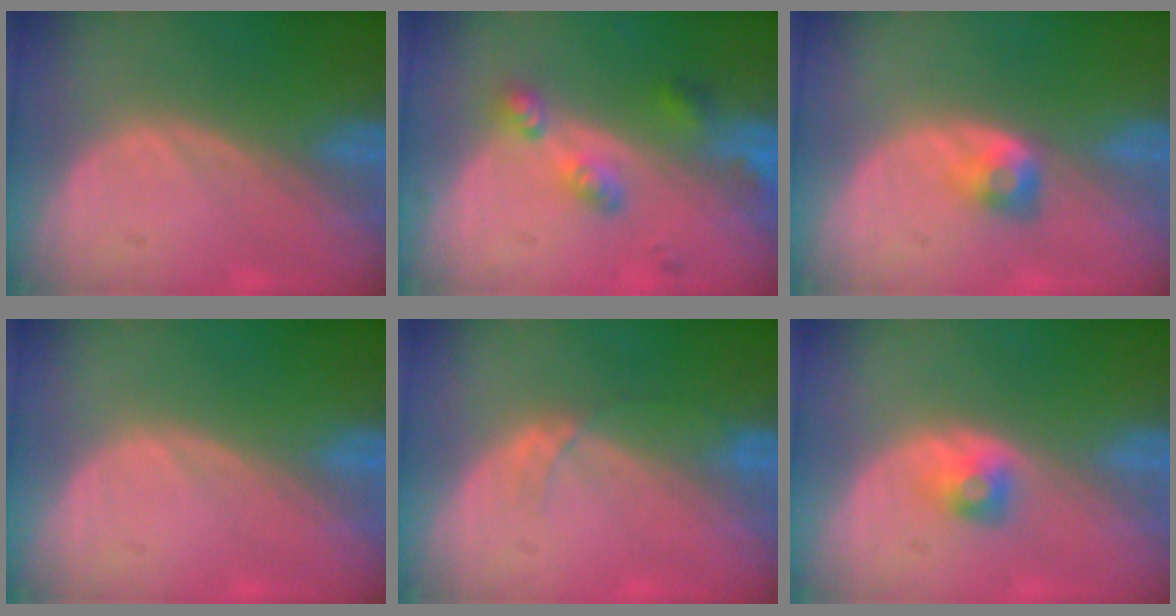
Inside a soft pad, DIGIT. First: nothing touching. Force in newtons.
{"total": 5.2, "press": 4.8, "slide": 2.0}
{"total": 2.8, "press": 2.4, "slide": 1.4}
{"total": 0.0}
{"total": 1.3, "press": 1.3, "slide": 0.1}
{"total": 2.2, "press": 2.2, "slide": 0.3}